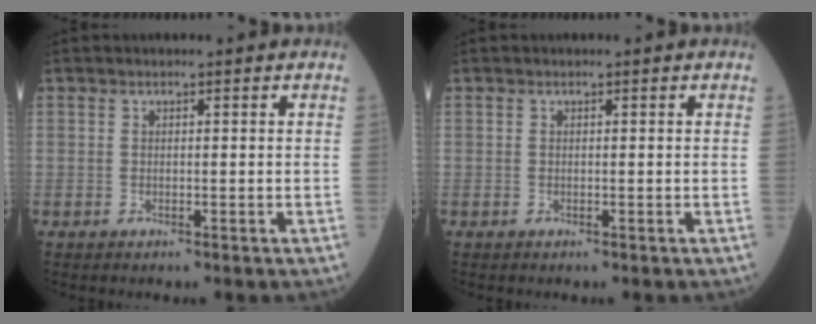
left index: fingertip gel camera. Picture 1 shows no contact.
{"total": 0.0}